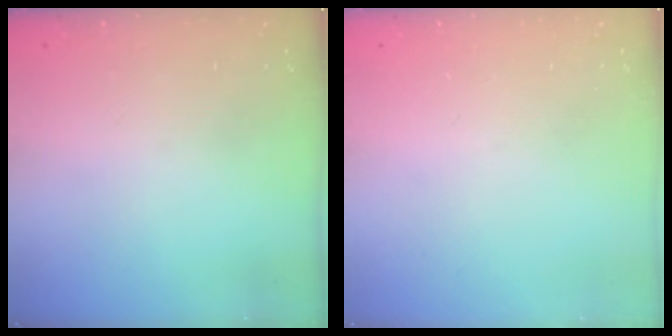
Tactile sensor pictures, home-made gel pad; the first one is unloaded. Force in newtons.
{"total": 0.0}